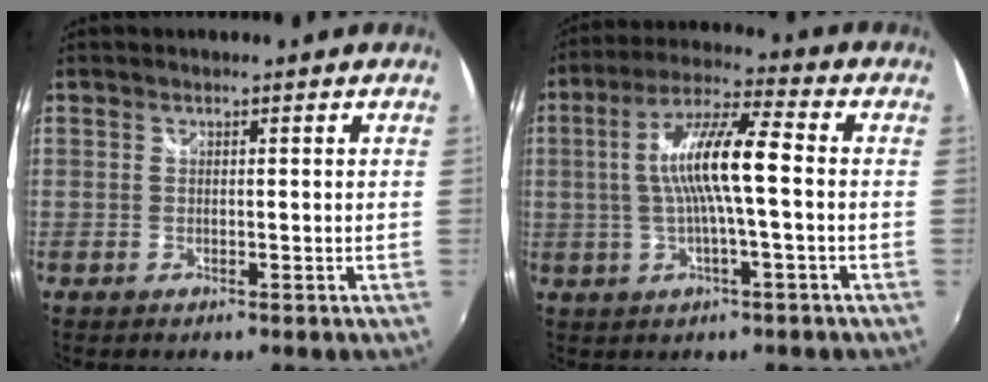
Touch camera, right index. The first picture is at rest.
{"total": 11.2, "force": [-0.4, 1.3, 11.1], "torque": [-0.210, 0.014, -0.008]}